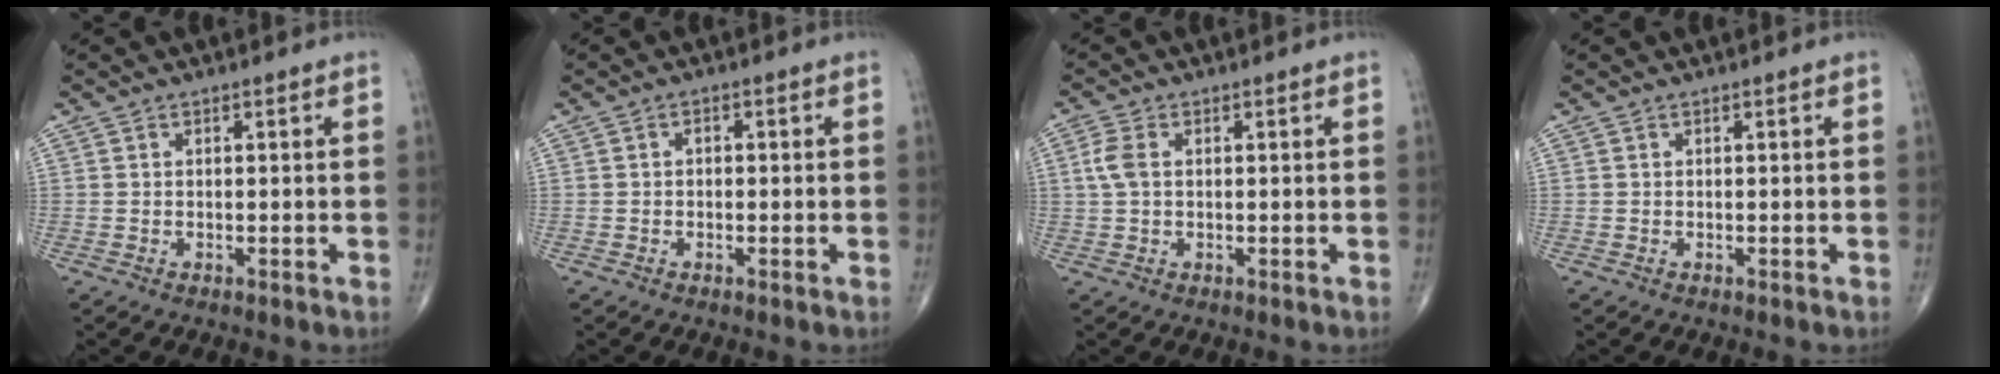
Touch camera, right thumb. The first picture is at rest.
{"total": 1.1, "force": [-0.1, 0.8, 0.7], "torque": [-0.003, 0.005, -0.005]}
{"total": 3.4, "force": [0.5, 2.0, 2.7], "torque": [-0.074, 0.007, 0.007]}
{"total": 0.0}